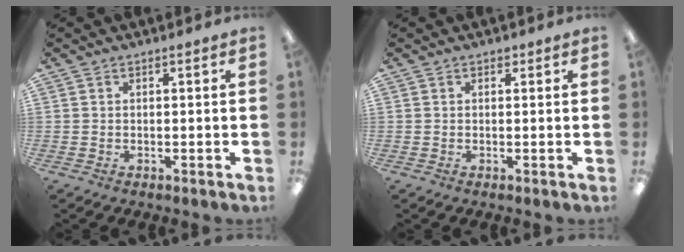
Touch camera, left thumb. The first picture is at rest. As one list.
[{"total": 0.7, "force": [0.5, 0.5, 0.2], "torque": [0.004, -0.001, 0.007]}]